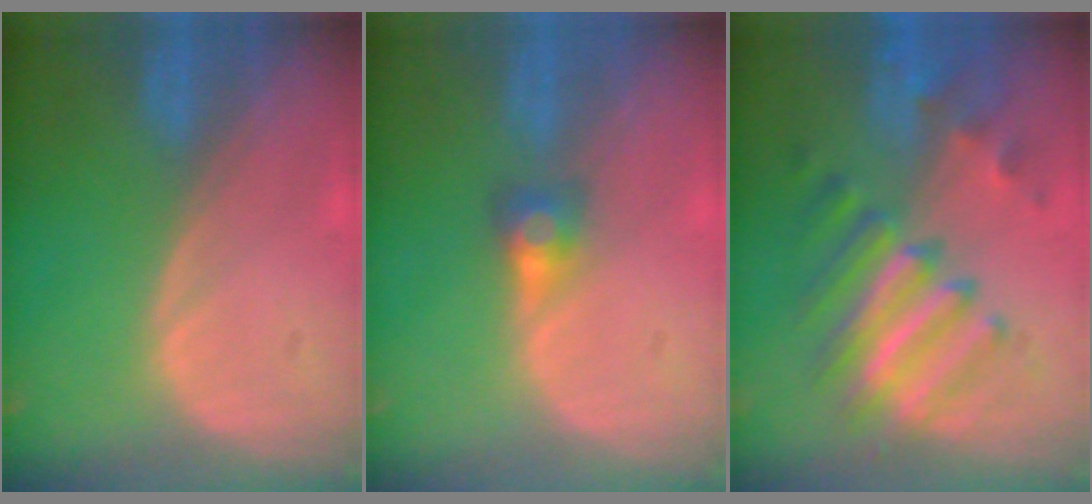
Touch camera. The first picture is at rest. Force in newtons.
{"total": 2.7, "press": 2.5, "slide": 0.9}
{"total": 9.4, "press": 8.5, "slide": 4.1}